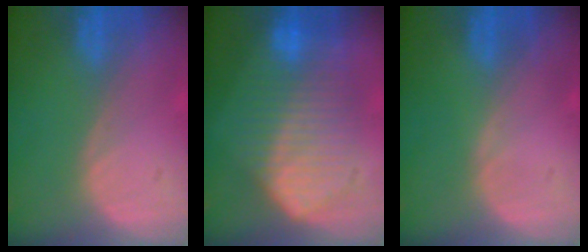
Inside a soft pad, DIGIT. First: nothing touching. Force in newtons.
{"total": 10.4, "press": 10.4, "slide": 0.5}
{"total": 0.0}